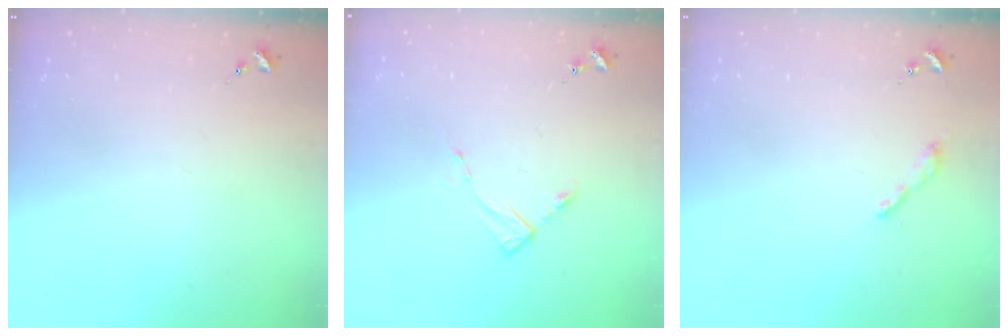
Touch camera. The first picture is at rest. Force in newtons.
{"total": 2.8, "press": 2.8, "slide": 0.4}
{"total": 2.2, "press": 2.2, "slide": 0.2}